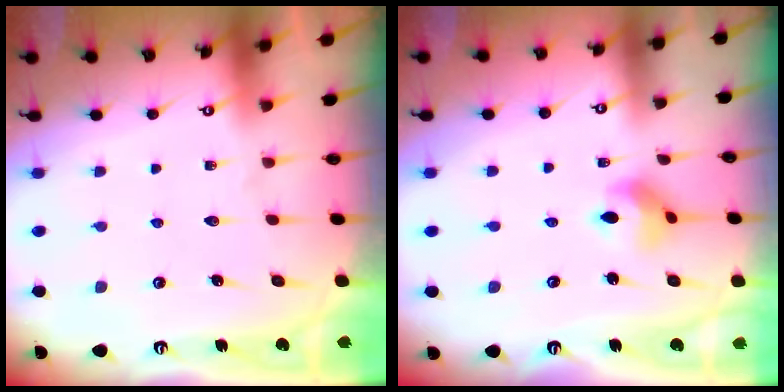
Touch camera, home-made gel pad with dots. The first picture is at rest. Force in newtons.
{"total": 5.5, "press": 5.5, "slide": 0.7}